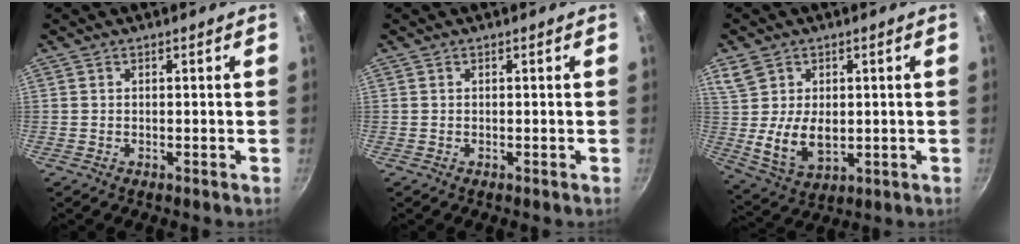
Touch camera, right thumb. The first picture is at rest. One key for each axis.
{"total": 0.0}
{"total": 9.6, "fx": 0.9, "fy": 6.6, "fz": 6.9, "tx": -0.111, "ty": -0.022, "tz": 0.028}